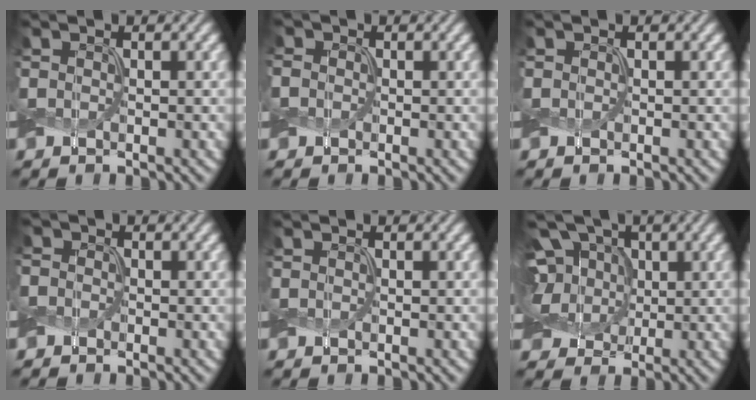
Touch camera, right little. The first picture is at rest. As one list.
[{"total": 1.3, "force": [0.0, 1.2, 0.4], "torque": [-0.009, 0.007, -0.006]}, {"total": 0.0}, {"total": 2.9, "force": [0.4, 2.6, 1.1], "torque": [-0.020, 0.020, -0.014]}, {"total": 0.0}, {"total": 11.9, "force": [2.8, 8.9, 7.3], "torque": [-0.127, 0.031, 0.007]}]